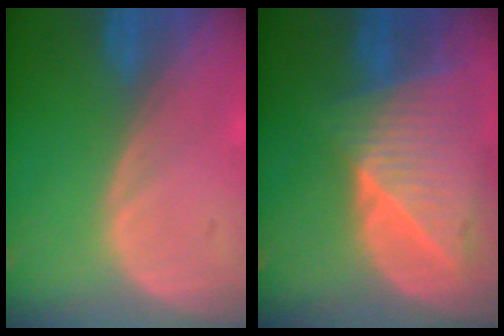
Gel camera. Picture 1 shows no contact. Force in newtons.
{"total": 9.2, "press": 8.2, "slide": 4.0}